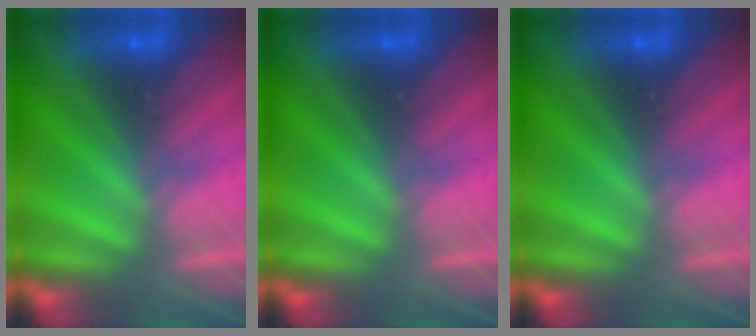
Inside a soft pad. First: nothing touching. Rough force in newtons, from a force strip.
{"total": 0.0}
{"total": 0.0}